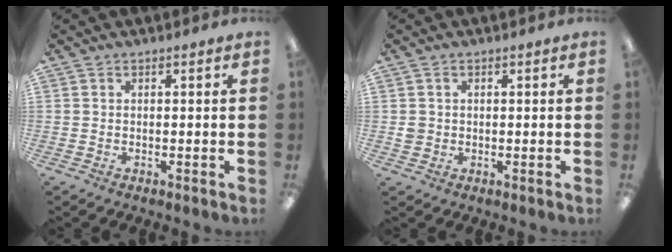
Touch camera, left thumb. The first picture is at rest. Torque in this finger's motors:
{"motor_torque": [-0.17, 0.62, 0.43, -0.17, -0.02]}